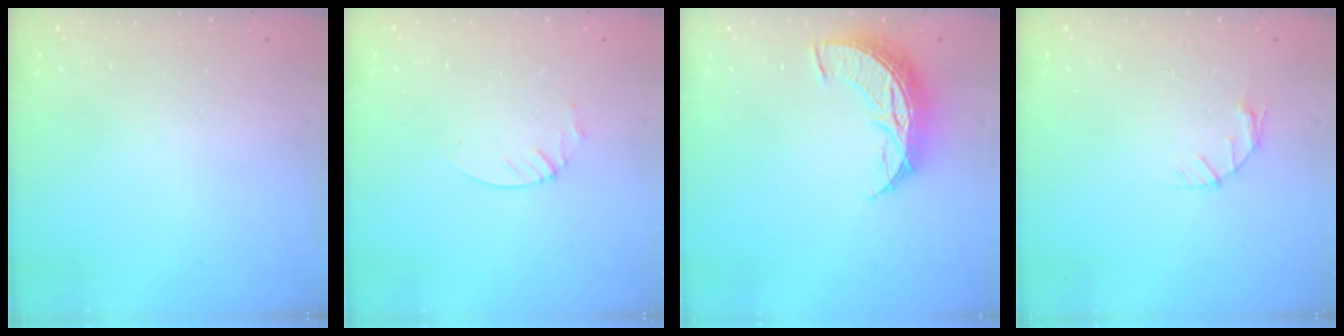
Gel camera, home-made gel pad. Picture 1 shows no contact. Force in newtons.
{"total": 2.1, "press": 2.1, "slide": 0.2}
{"total": 9.8, "press": 9.8, "slide": 0.9}
{"total": 3.7, "press": 3.7, "slide": 0.5}